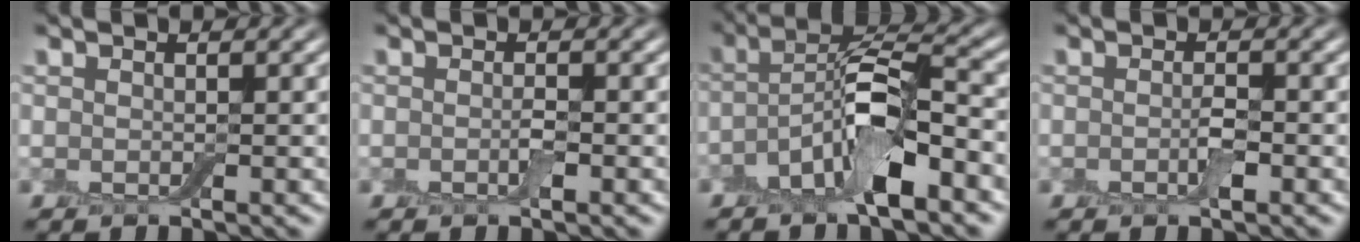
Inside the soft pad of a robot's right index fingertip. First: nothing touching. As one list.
[{"total": 0.9, "force": [-0.3, 0.2, 0.8], "torque": [-0.016, -0.001, -0.007]}, {"total": 8.1, "force": [-3.6, 2.5, 6.8], "torque": [-0.121, 0.010, -0.078]}, {"total": 1.4, "force": [-0.5, 0.4, 1.2], "torque": [-0.023, -0.001, -0.010]}]